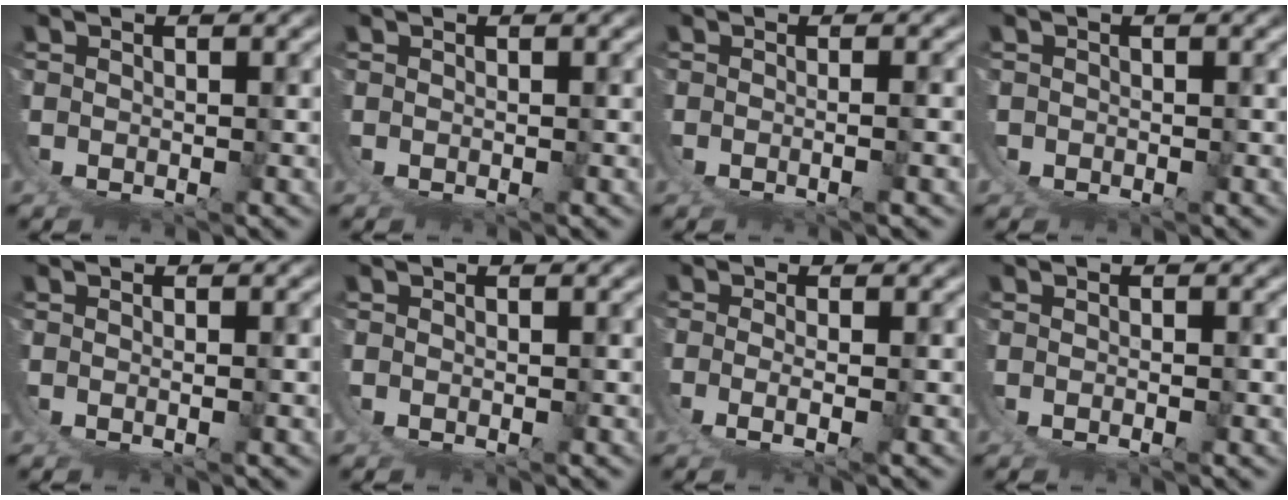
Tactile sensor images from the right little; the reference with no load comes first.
{"total": 0.0}
{"total": 1.6, "force": [0.0, -0.7, 1.4], "torque": [-0.028, -0.006, 0.007]}
{"total": 1.4, "force": [0.2, 1.4, -0.1], "torque": [-0.014, 0.000, 0.000]}
{"total": 1.3, "force": [0.3, -1.0, 0.8], "torque": [-0.017, -0.002, 0.011]}
{"total": 0.6, "force": [0.2, 0.4, 0.3], "torque": [-0.009, 0.001, 0.002]}
{"total": 2.4, "force": [0.4, 0.4, 2.3], "torque": [-0.056, -0.018, 0.017]}
{"total": 0.6, "force": [0.0, -0.3, 0.5], "torque": [-0.008, 0.000, 0.002]}